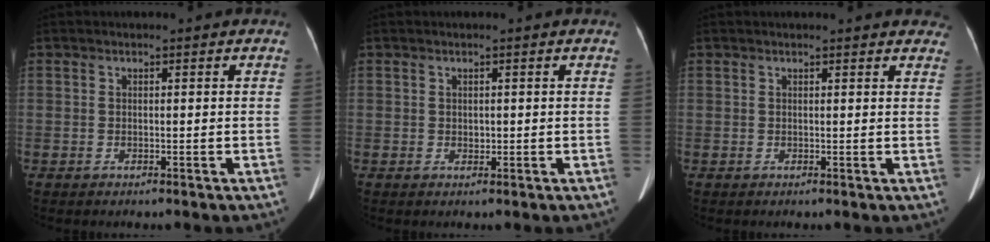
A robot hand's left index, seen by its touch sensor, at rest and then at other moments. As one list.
[{"total": 0.7, "force": [0.0, 0.6, 0.4], "torque": [-0.007, 0.000, -0.001]}, {"total": 9.9, "force": [9.2, 2.5, 2.7], "torque": [-0.007, 0.003, 0.080]}]